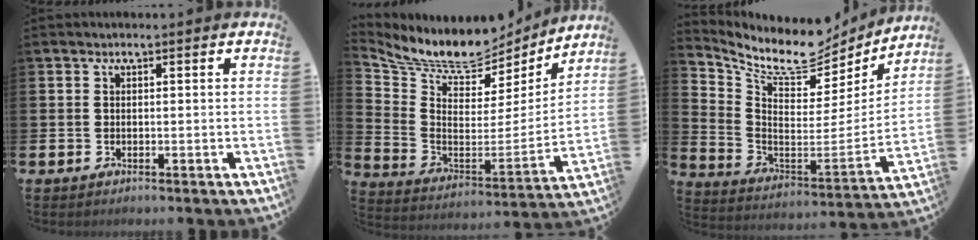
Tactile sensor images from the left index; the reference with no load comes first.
{"total": 9.1, "force": [8.4, 2.5, 2.2], "torque": [-0.081, -0.063, 0.140]}
{"total": 9.3, "force": [8.2, 3.0, 3.2], "torque": [-0.096, -0.067, 0.137]}